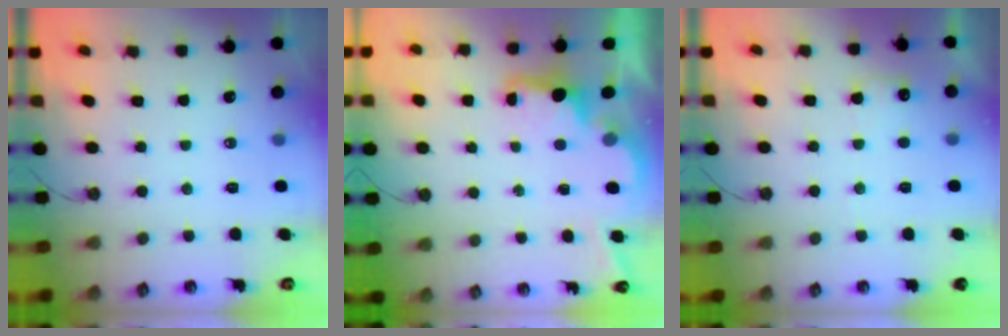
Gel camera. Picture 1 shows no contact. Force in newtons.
{"total": 2.5, "press": 2.3, "slide": 0.8}
{"total": 6.5, "press": 6.4, "slide": 1.4}